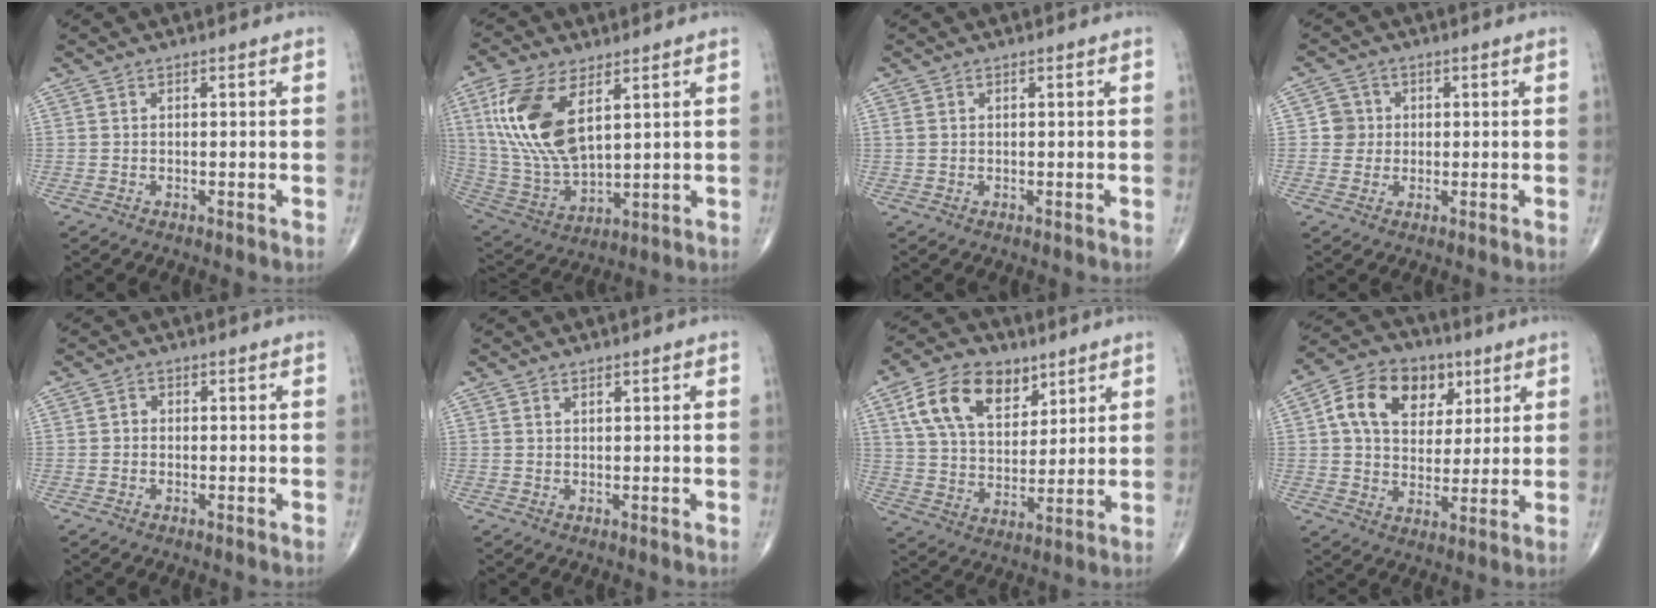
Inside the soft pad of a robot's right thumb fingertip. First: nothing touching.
{"total": 17.6, "force": [6.3, 8.6, 14.0], "torque": [-0.287, -0.021, 0.131]}
{"total": 0.9, "force": [0.3, 0.6, 0.5], "torque": [-0.016, 0.006, 0.008]}
{"total": 3.4, "force": [0.3, 3.4, 0.3], "torque": [0.023, 0.006, -0.001]}
{"total": 1.0, "force": [-0.2, 0.8, 0.5], "torque": [-0.001, 0.003, -0.008]}
{"total": 0.5, "force": [0.4, 0.1, 0.3], "torque": [-0.005, -0.001, 0.007]}
{"total": 14.9, "force": [7.4, 9.2, 9.2], "torque": [-0.138, -0.022, 0.139]}
{"total": 15.1, "force": [5.2, 10.9, 9.1], "torque": [-0.127, 0.002, 0.084]}